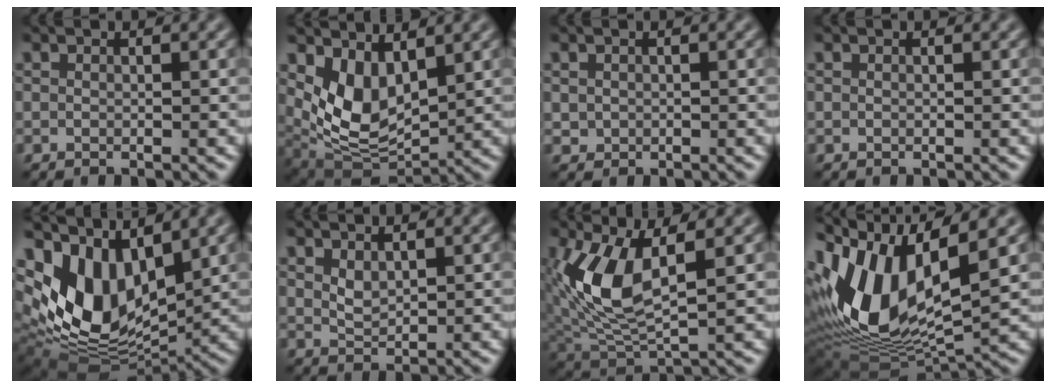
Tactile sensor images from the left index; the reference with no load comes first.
{"total": 5.9, "force": [2.1, 3.3, 4.4], "torque": [-0.099, -0.025, 0.039]}
{"total": 0.7, "force": [0.1, 0.7, 0.1], "torque": [-0.003, -0.004, 0.004]}
{"total": 0.0}
{"total": 11.1, "force": [3.4, 7.0, 7.9], "torque": [-0.172, -0.008, 0.065]}
{"total": 1.4, "force": [0.8, 0.7, 0.9], "torque": [-0.021, -0.005, 0.017]}
{"total": 7.6, "force": [1.4, 3.7, 6.5], "torque": [-0.150, -0.013, 0.030]}
{"total": 13.2, "force": [1.8, 6.9, 11.1], "torque": [-0.240, -0.005, 0.023]}